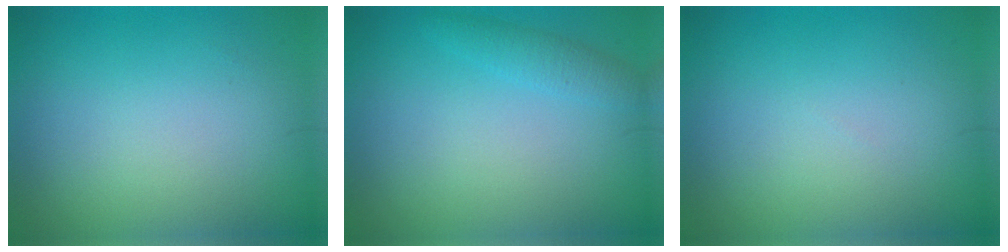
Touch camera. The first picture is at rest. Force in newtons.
{"total": 1.6, "press": 1.6, "slide": 0.1}
{"total": 0.0}